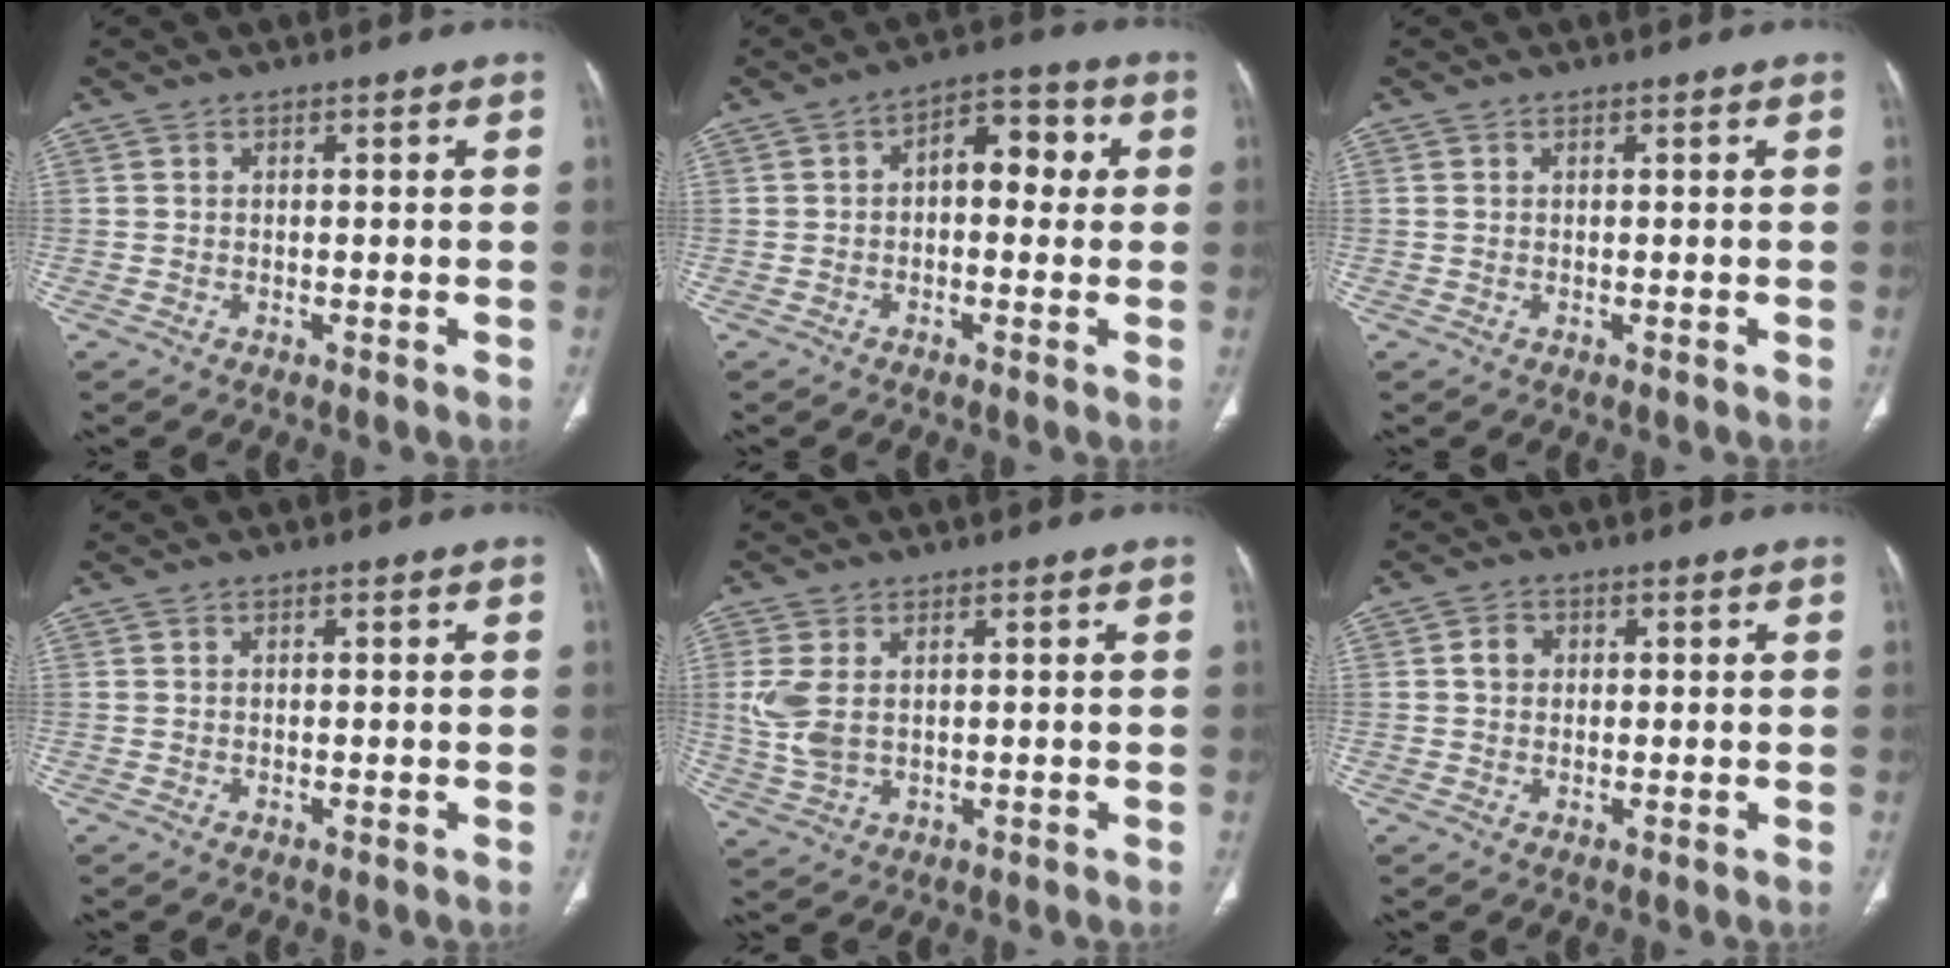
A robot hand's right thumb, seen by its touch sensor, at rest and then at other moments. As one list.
[{"total": 7.9, "force": [0.9, 4.6, 6.4], "torque": [-0.057, 0.025, 0.003]}, {"total": 0.0}, {"total": 0.0}, {"total": 6.4, "force": [1.0, 3.8, 5.0], "torque": [-0.130, 0.000, 0.031]}, {"total": 2.5, "force": [0.4, 2.1, 1.3], "torque": [-0.015, 0.005, 0.006]}]